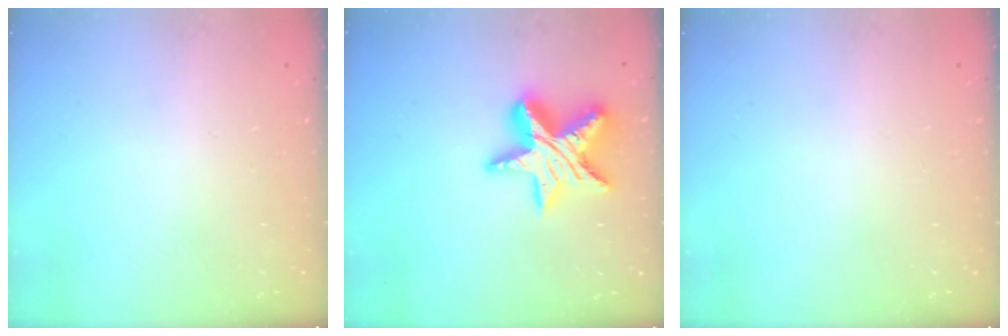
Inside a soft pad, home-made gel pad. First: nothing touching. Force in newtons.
{"total": 16.5, "press": 16.4, "slide": 1.2}
{"total": 0.0}